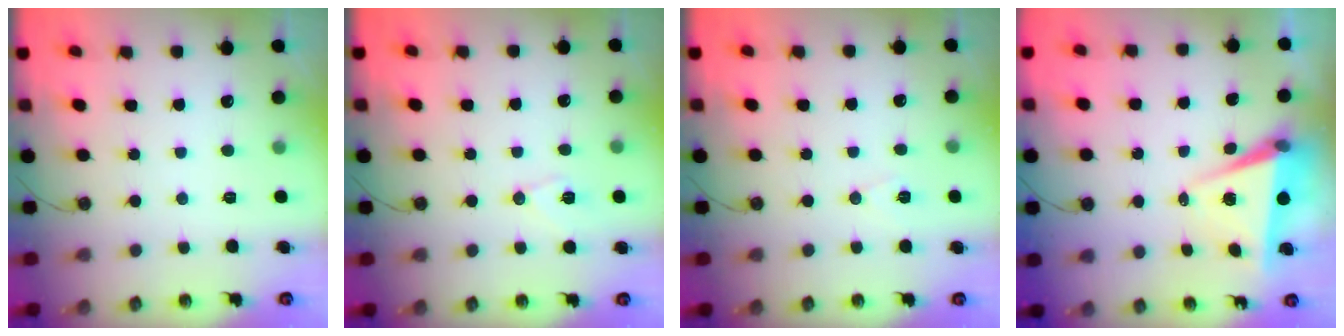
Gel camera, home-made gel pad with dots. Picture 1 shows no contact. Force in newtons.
{"total": 7.3, "press": 7.2, "slide": 1.0}
{"total": 6.9, "press": 5.2, "slide": 4.6}
{"total": 5.9, "press": 4.2, "slide": 4.2}